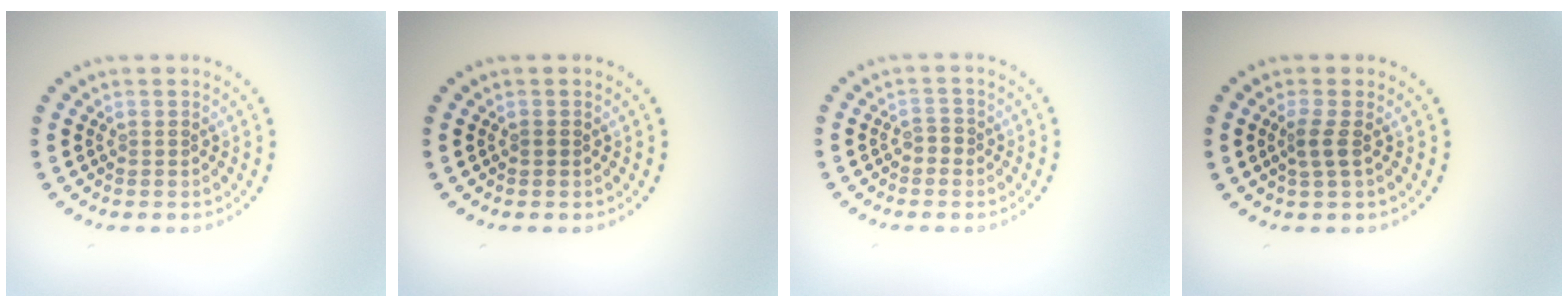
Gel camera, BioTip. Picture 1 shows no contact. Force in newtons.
{"total": 0.6, "press": 0.6, "slide": 0.1}
{"total": 1.0, "press": 0.8, "slide": 0.5}
{"total": 1.6, "press": 1.3, "slide": 1.0}